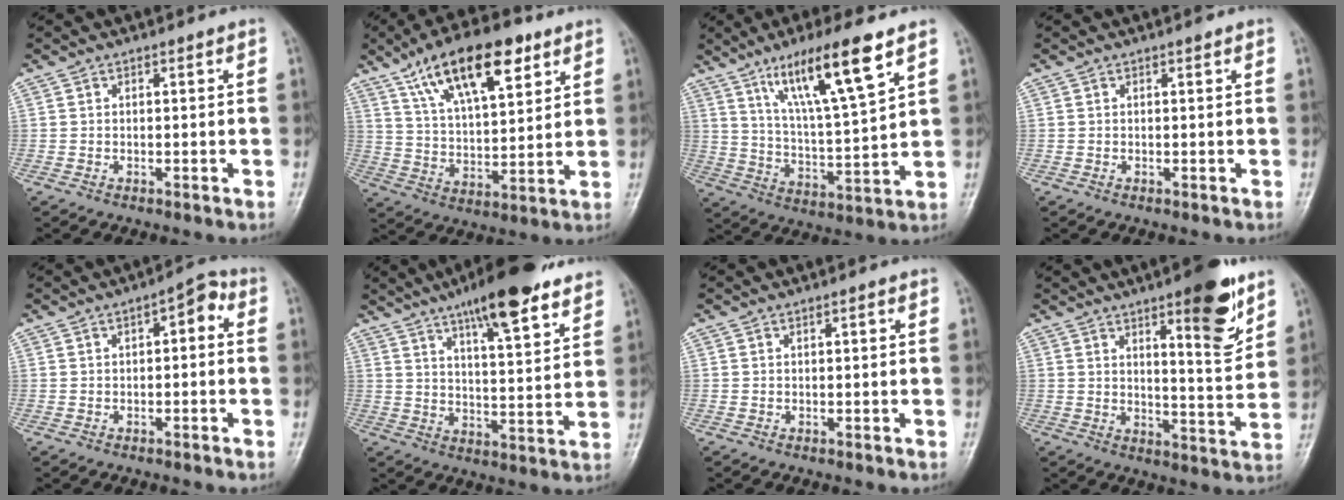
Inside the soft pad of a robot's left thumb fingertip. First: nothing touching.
{"total": 17.9, "force": [9.9, 7.2, 13.1], "torque": [-0.188, -0.027, 0.173]}
{"total": 15.1, "force": [8.8, 2.0, 12.2], "torque": [-0.212, -0.040, 0.163]}
{"total": 0.5, "force": [0.4, 0.1, 0.4], "torque": [-0.007, -0.001, 0.004]}
{"total": 4.3, "force": [0.6, 2.1, 3.7], "torque": [-0.035, 0.018, -0.003]}
{"total": 17.0, "force": [11.5, 4.2, 11.8], "torque": [-0.154, -0.047, 0.177]}
{"total": 0.5, "force": [0.2, 0.1, 0.5], "torque": [-0.009, 0.001, 0.003]}
{"total": 12.2, "force": [7.1, 2.9, 9.5], "torque": [-0.112, -0.046, 0.099]}